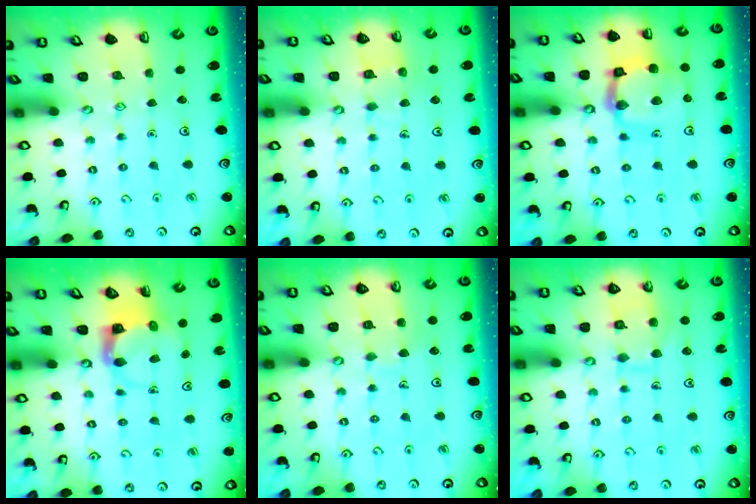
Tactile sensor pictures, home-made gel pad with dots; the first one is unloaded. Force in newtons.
{"total": 5.4, "press": 5.4, "slide": 0.3}
{"total": 14.6, "press": 14.5, "slide": 1.6}
{"total": 3.8, "press": 3.8, "slide": 0.3}
{"total": 5.6, "press": 5.6, "slide": 0.2}
{"total": 9.9, "press": 9.8, "slide": 0.9}